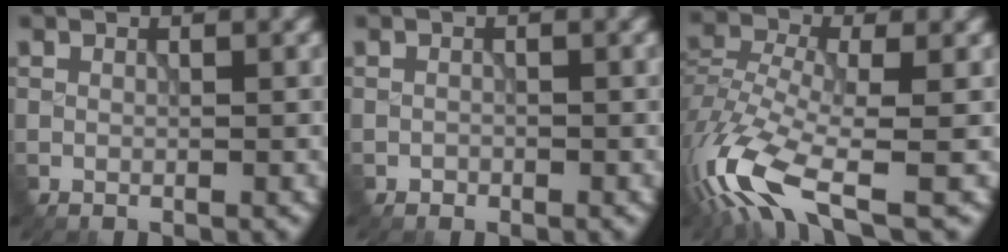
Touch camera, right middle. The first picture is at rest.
{"total": 0.6, "force": [-0.4, 0.4, 0.0], "torque": [0.004, -0.006, -0.009]}
{"total": 10.6, "force": [-6.0, 3.7, 7.9], "torque": [-0.178, -0.014, -0.125]}